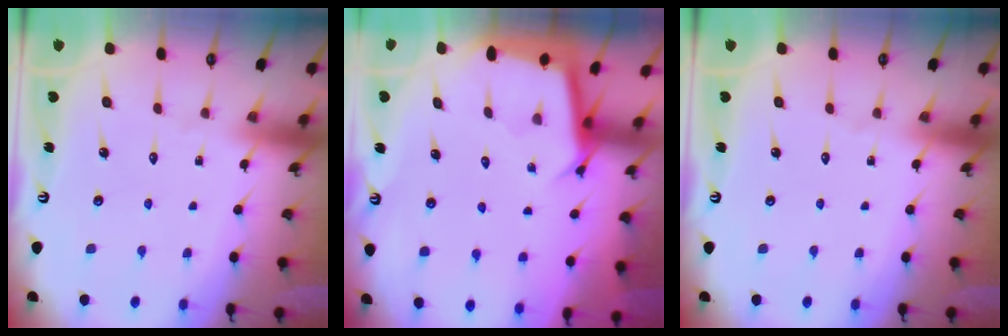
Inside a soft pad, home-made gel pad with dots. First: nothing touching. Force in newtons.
{"total": 2.9, "press": 2.9, "slide": 0.1}
{"total": 0.0}